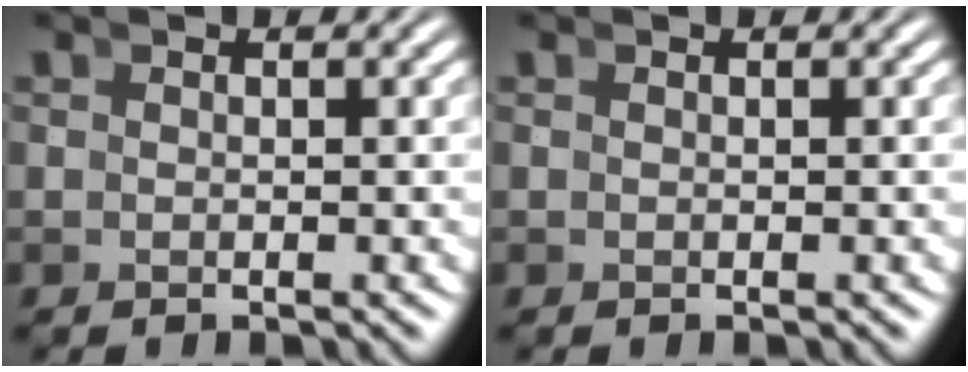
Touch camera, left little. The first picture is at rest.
{"total": 0.0}